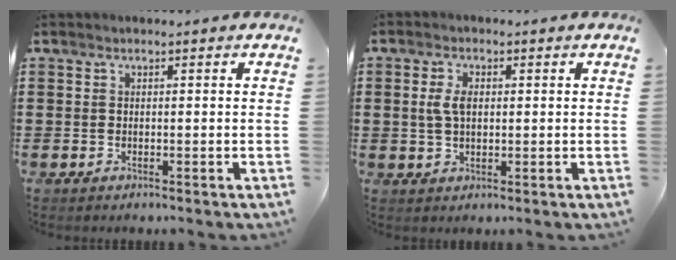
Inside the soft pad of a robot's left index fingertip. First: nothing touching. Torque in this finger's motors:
{"motor_torque": [0.56, 0.52, 0.24, 0.08]}